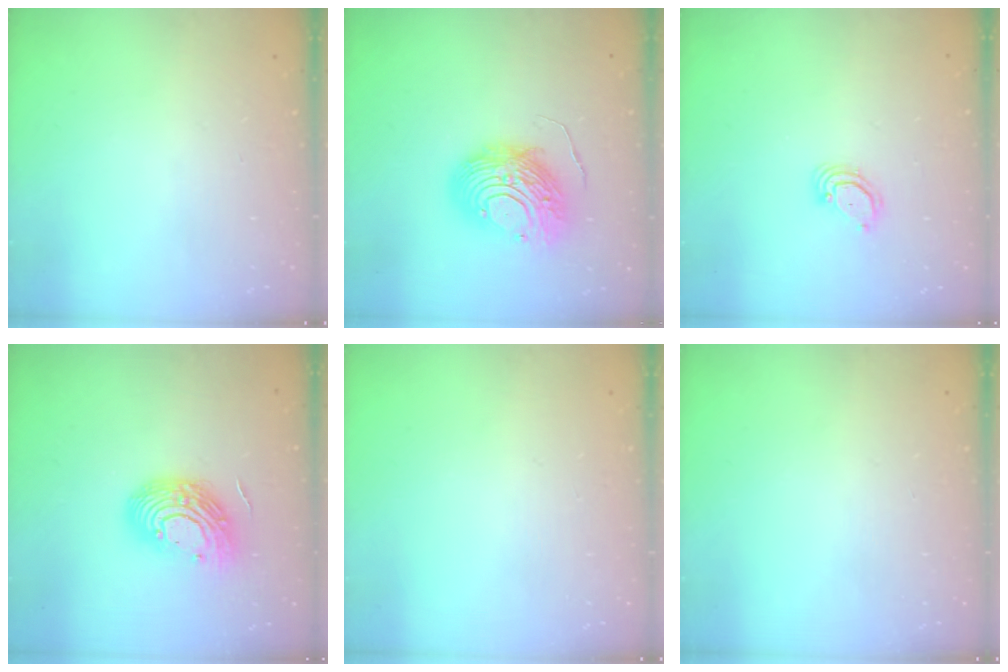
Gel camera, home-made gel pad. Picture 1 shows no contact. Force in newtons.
{"total": 12.2, "press": 12.2, "slide": 1.2}
{"total": 3.2, "press": 3.2, "slide": 0.2}
{"total": 14.0, "press": 13.9, "slide": 1.1}
{"total": 0.0}
{"total": 0.0}